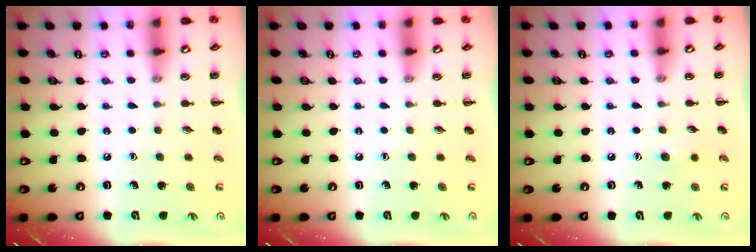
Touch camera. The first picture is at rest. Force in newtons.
{"total": 0.0}
{"total": 4.5, "press": 4.4, "slide": 0.9}